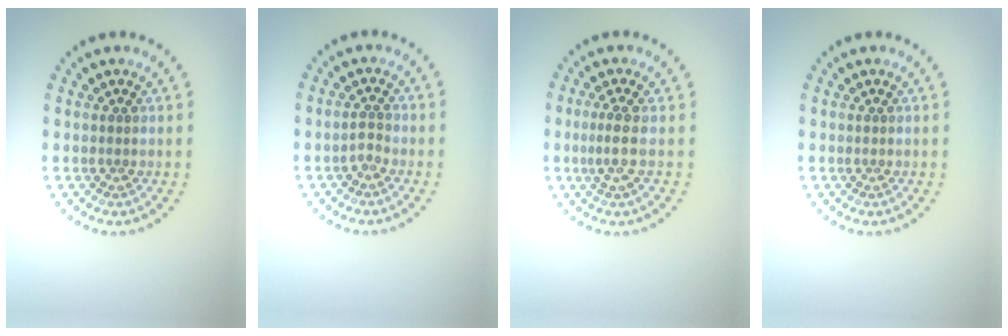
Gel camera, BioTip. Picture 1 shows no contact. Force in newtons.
{"total": 1.1, "press": 0.9, "slide": 0.5}
{"total": 2.1, "press": 1.5, "slide": 1.4}
{"total": 0.0}